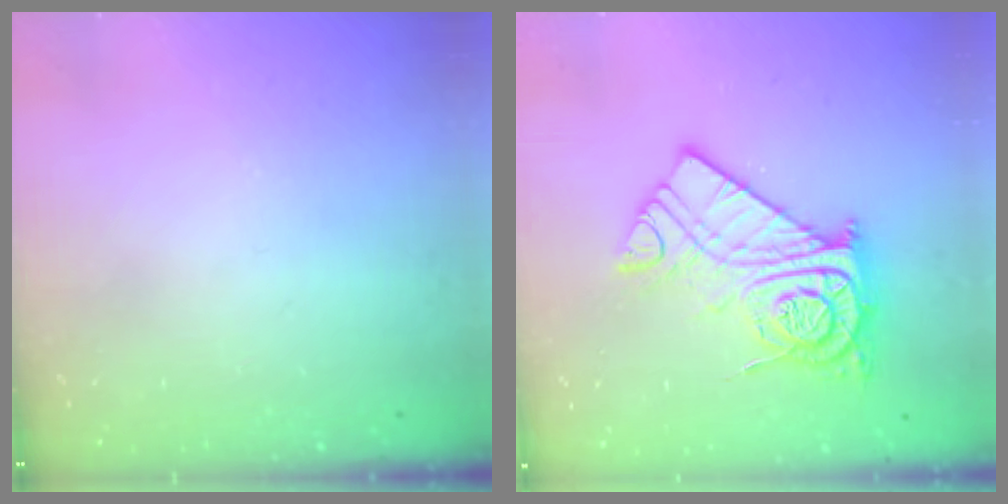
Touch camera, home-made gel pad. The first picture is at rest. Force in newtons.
{"total": 14.8, "press": 14.8, "slide": 1.2}